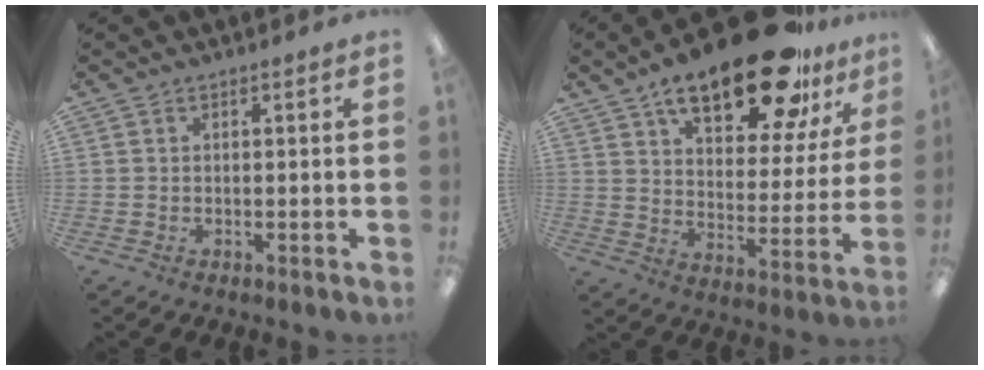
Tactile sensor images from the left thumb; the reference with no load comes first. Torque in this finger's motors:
{"motor_torque": [0.45, 0.88, 1.39, -1.39, 0.12]}